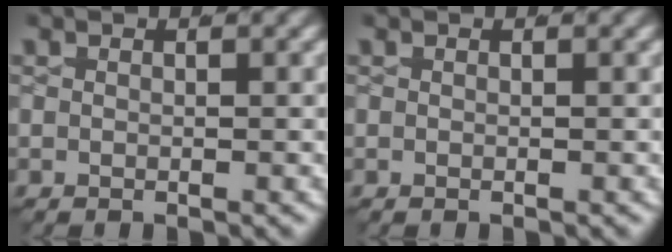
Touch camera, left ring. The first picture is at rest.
{"total": 0.0}